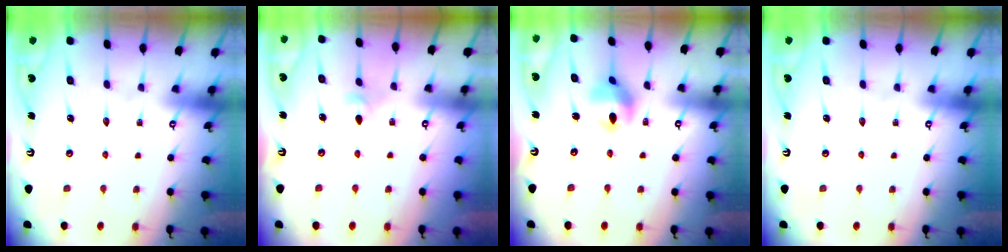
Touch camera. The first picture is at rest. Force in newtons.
{"total": 3.1, "press": 3.0, "slide": 0.8}
{"total": 8.7, "press": 8.6, "slide": 1.1}
{"total": 0.0}